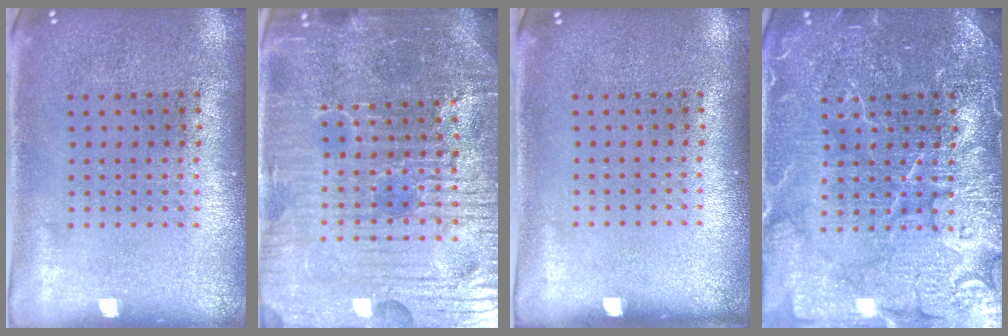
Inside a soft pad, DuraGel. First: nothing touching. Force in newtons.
{"total": 6.4, "press": 5.9, "slide": 2.5}
{"total": 0.0}
{"total": 6.9, "press": 6.8, "slide": 0.9}